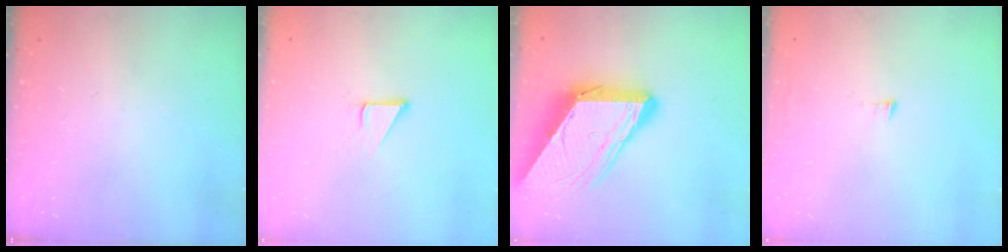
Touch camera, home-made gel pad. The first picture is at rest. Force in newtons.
{"total": 1.6, "press": 1.6, "slide": 0.2}
{"total": 17.5, "press": 17.4, "slide": 1.7}
{"total": 4.5, "press": 4.5, "slide": 0.3}